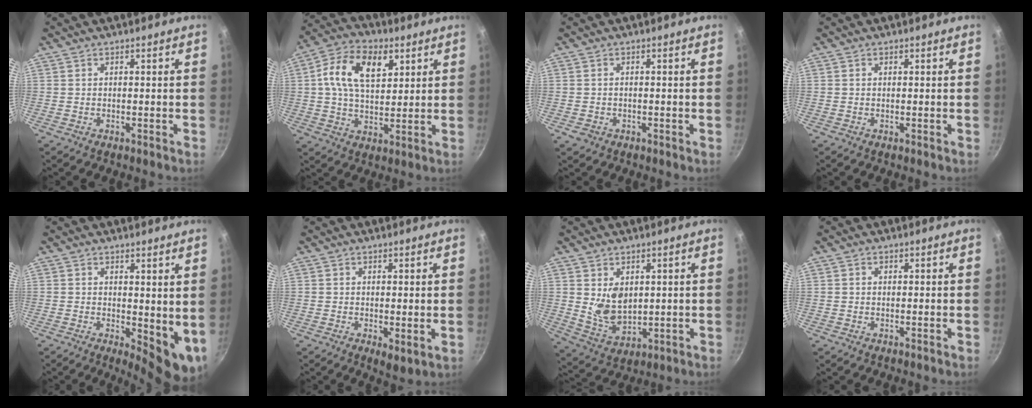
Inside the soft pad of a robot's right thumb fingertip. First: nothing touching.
{"total": 13.2, "force": [4.2, 8.0, 9.6], "torque": [-0.156, 0.001, 0.061]}
{"total": 1.6, "force": [-0.7, 1.2, 0.8], "torque": [-0.015, 0.002, -0.008]}
{"total": 0.0}
{"total": 7.9, "force": [1.1, 3.6, 6.9], "torque": [-0.069, -0.011, 0.022]}
{"total": 3.5, "force": [0.2, 1.6, 3.0], "torque": [-0.044, -0.015, 0.006]}
{"total": 7.9, "force": [1.7, 5.3, 5.6], "torque": [-0.084, -0.027, 0.047]}
{"total": 0.7, "force": [0.2, 0.6, 0.3], "torque": [-0.004, 0.004, 0.002]}